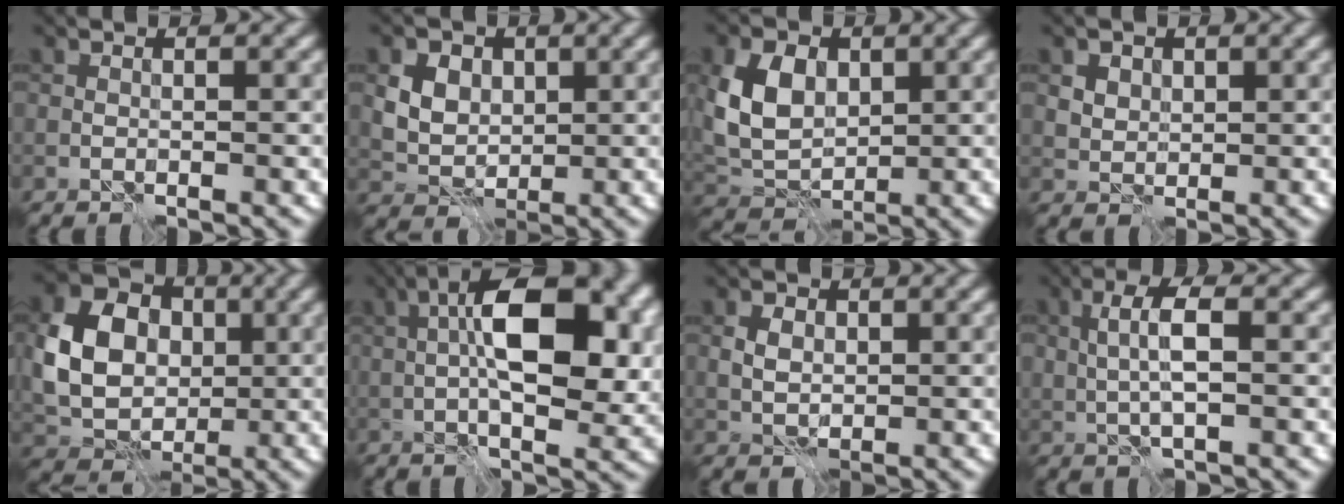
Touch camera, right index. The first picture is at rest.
{"total": 7.7, "force": [2.7, 6.1, 4.0], "torque": [-0.070, 0.025, 0.032]}
{"total": 5.8, "force": [1.2, 4.3, 3.8], "torque": [-0.079, 0.005, 0.022]}
{"total": 2.9, "force": [1.6, 2.1, 1.2], "torque": [-0.034, 0.004, 0.032]}
{"total": 9.6, "force": [0.7, 7.7, 5.7], "torque": [-0.120, -0.002, 0.016]}
{"total": 10.6, "force": [1.2, 4.2, 9.7], "torque": [-0.149, 0.015, 0.014]}
{"total": 2.2, "force": [0.4, 1.7, 1.4], "torque": [-0.026, 0.003, 0.006]}
{"total": 3.5, "force": [0.4, 1.0, 3.4], "torque": [-0.068, 0.006, 0.006]}